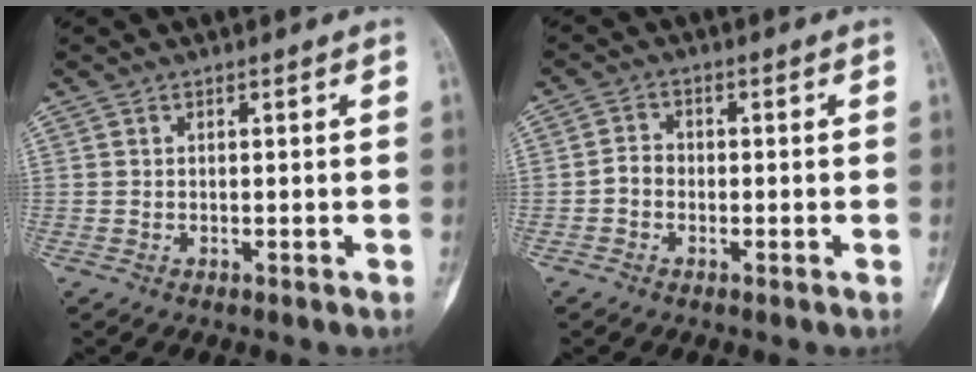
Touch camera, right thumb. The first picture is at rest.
{"total": 2.7, "force": [-0.8, 2.2, 1.3], "torque": [-0.016, 0.011, -0.023]}